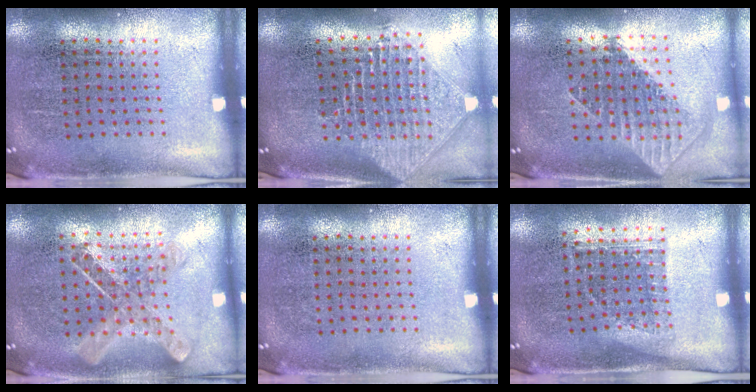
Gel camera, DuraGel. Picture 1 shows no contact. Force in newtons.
{"total": 2.4, "press": 1.9, "slide": 1.5}
{"total": 1.8, "press": 1.4, "slide": 1.1}
{"total": 0.9, "press": 0.9, "slide": 0.1}
{"total": 0.0}
{"total": 1.1, "press": 0.9, "slide": 0.7}